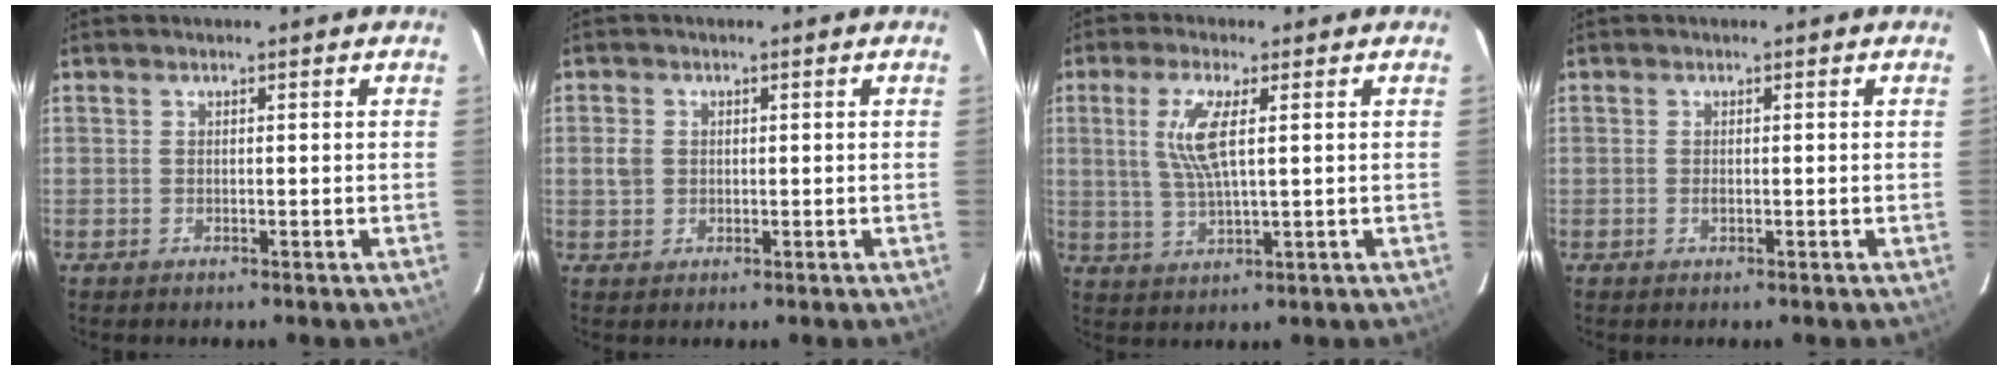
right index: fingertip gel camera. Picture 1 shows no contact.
{"total": 2.5, "force": [0.1, 2.3, 1.0], "torque": [-0.021, 0.006, 0.001]}
{"total": 7.2, "force": [1.7, 1.4, 6.9], "torque": [-0.144, 0.000, 0.035]}
{"total": 0.8, "force": [-0.1, 0.4, 0.7], "torque": [-0.014, 0.001, -0.003]}